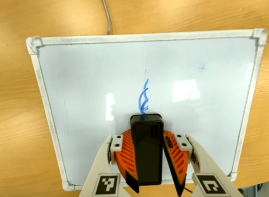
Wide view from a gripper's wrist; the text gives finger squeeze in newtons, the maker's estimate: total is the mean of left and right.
{"total": 9.4, "left": 9.7, "right": 9.1}